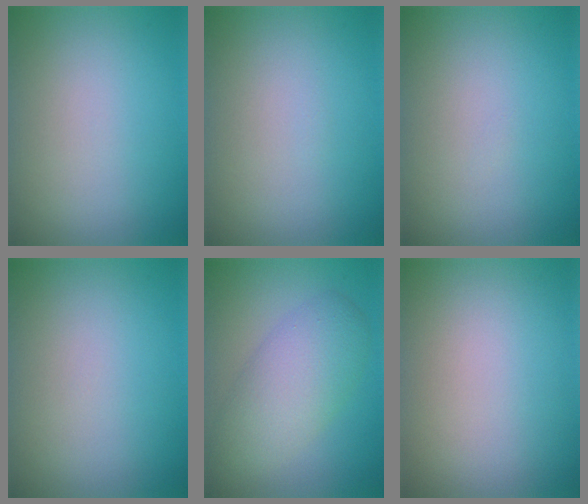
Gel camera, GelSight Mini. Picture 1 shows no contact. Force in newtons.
{"total": 0.0}
{"total": 0.0}
{"total": 0.0}
{"total": 5.4, "press": 5.3, "slide": 0.4}
{"total": 0.0}